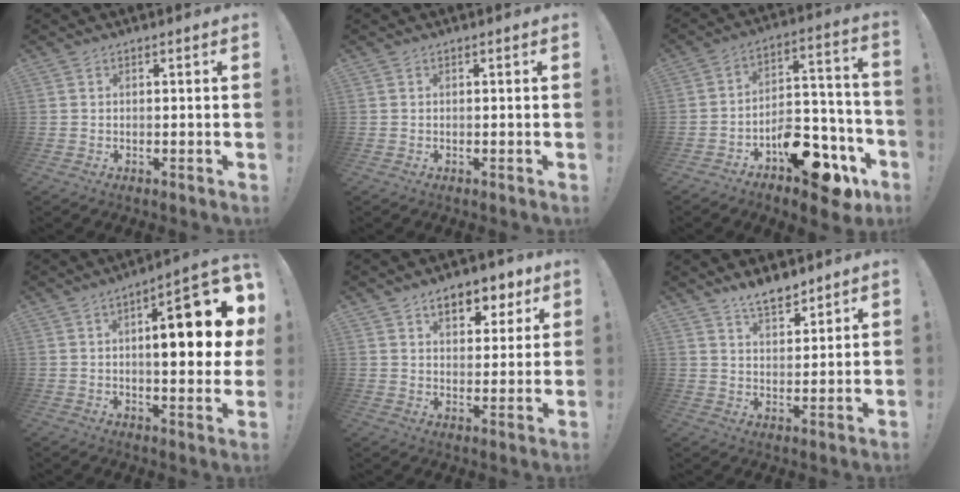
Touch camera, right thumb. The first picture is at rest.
{"total": 0.0}
{"total": 15.6, "force": [-10.0, 7.4, 9.4], "torque": [-0.099, 0.077, -0.160]}
{"total": 16.6, "force": [2.6, 4.7, 15.7], "torque": [-0.210, -0.008, 0.027]}
{"total": 9.0, "force": [5.4, 5.1, 5.2], "torque": [-0.064, -0.026, 0.094]}
{"total": 7.6, "force": [6.3, 2.9, 3.0], "torque": [-0.038, -0.041, 0.115]}